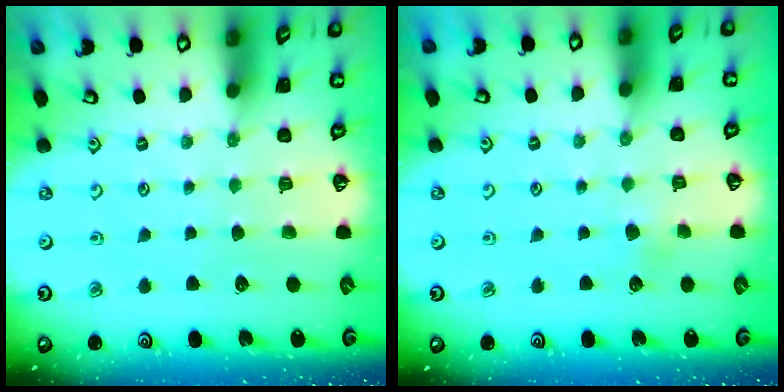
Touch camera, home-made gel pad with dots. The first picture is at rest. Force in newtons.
{"total": 2.3, "press": 2.3, "slide": 0.2}